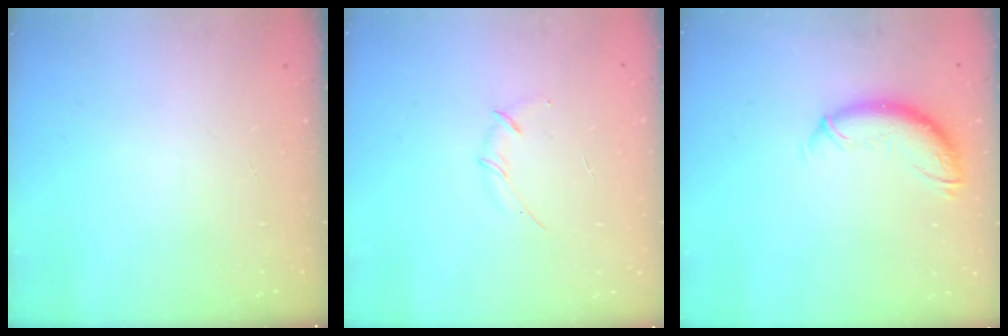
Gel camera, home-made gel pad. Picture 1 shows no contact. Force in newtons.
{"total": 3.0, "press": 2.9, "slide": 0.8}
{"total": 10.4, "press": 10.3, "slide": 0.9}